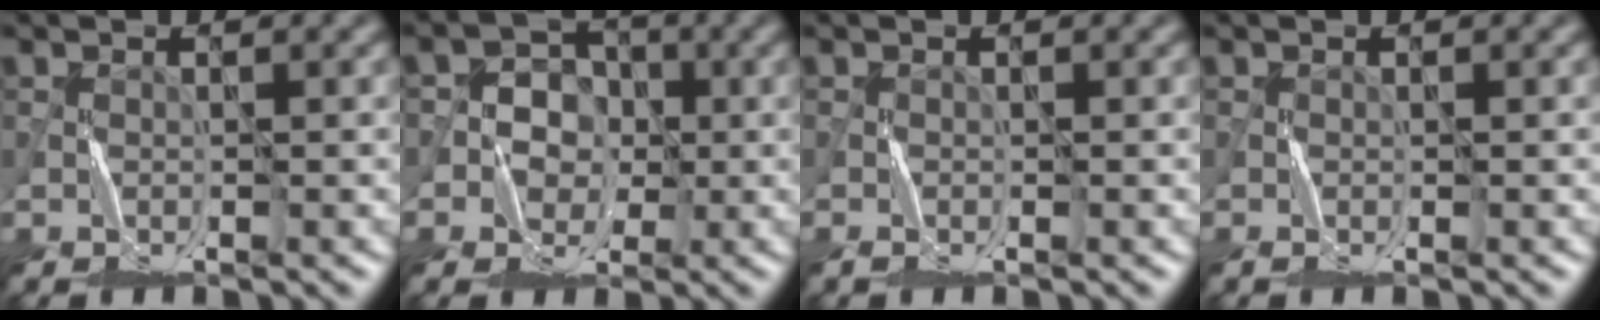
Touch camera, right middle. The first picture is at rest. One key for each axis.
{"total": 3.2, "fx": -0.4, "fy": 3.0, "fz": 0.8, "tx": 0.002, "ty": 0.004, "tz": -0.024}
{"total": 0.8, "fx": -0.5, "fy": 0.2, "fz": 0.6, "tx": -0.016, "ty": -0.001, "tz": -0.011}
{"total": 0.5, "fx": -0.2, "fy": 0.1, "fz": 0.5, "tx": -0.011, "ty": -0.001, "tz": -0.004}